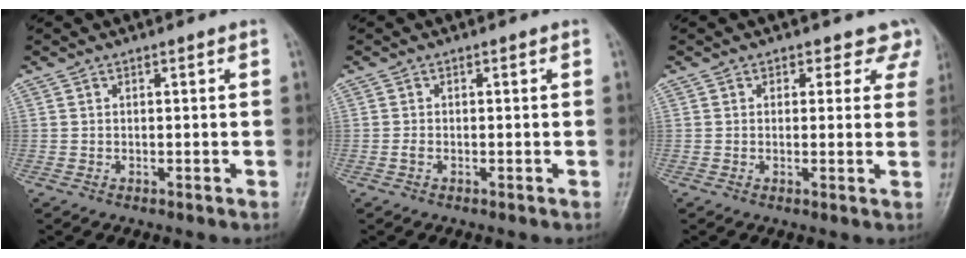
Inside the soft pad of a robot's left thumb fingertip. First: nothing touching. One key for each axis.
{"total": 1.0, "fx": -0.2, "fy": 0.3, "fz": 0.9, "tx": -0.019, "ty": 0.010, "tz": -0.001}
{"total": 4.8, "fx": 3.4, "fy": 3.2, "fz": 0.9, "tx": 0.039, "ty": -0.010, "tz": 0.023}